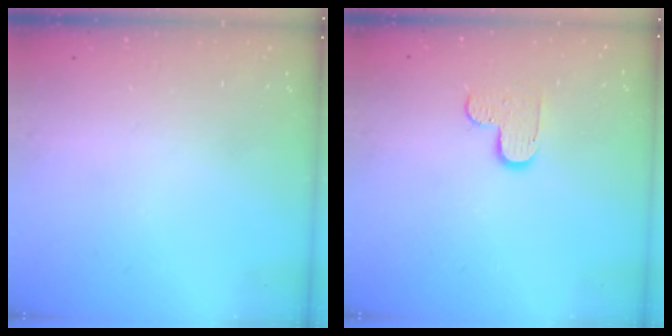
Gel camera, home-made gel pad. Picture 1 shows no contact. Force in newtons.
{"total": 6.2, "press": 6.2, "slide": 0.3}